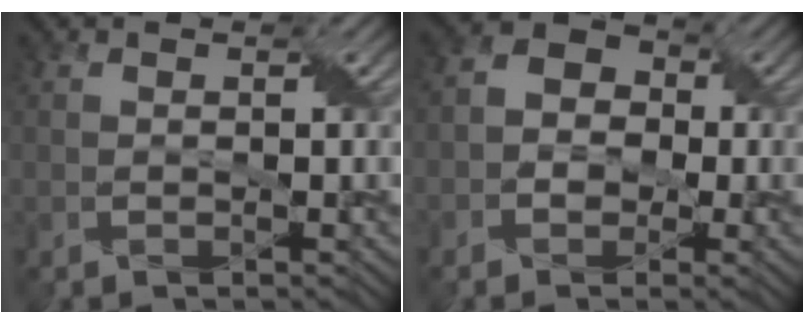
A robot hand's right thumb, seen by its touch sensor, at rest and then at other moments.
{"total": 4.9, "force": [-0.8, 4.3, 2.2], "torque": [-0.040, 0.009, -0.029]}